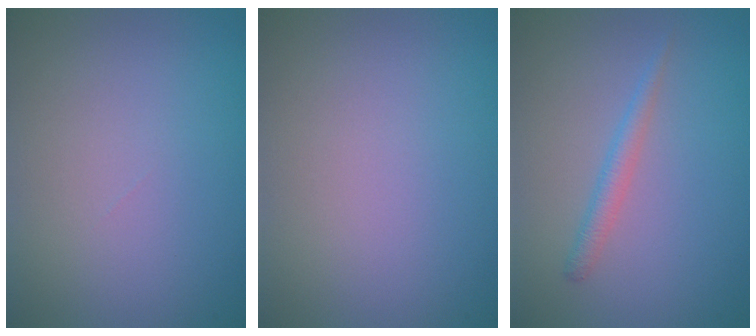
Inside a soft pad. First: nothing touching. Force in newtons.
{"total": 0.0}
{"total": 1.5, "press": 1.5, "slide": 0.0}